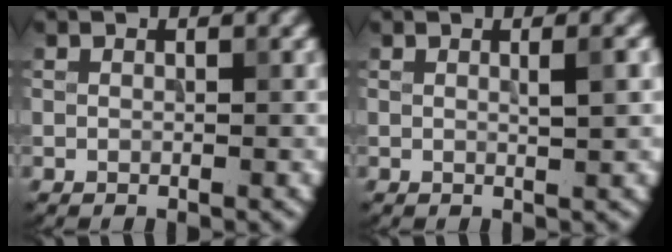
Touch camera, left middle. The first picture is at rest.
{"total": 2.0, "force": [0.4, 0.4, 1.9], "torque": [-0.022, 0.006, 0.004]}